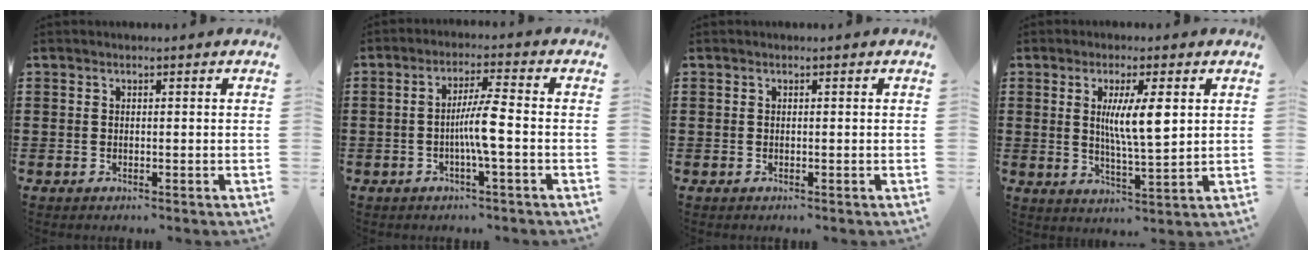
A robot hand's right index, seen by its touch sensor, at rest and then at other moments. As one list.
[{"total": 5.4, "force": [-1.1, -0.1, 5.3], "torque": [-0.102, -0.007, -0.026]}, {"total": 0.0}, {"total": 7.6, "force": [1.9, 1.4, 7.3], "torque": [-0.135, -0.002, 0.027]}]